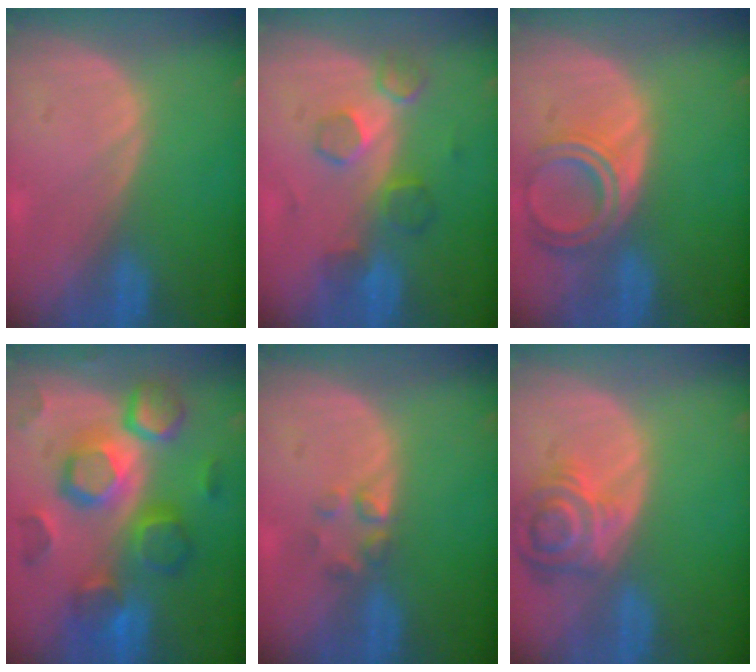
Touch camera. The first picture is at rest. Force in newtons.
{"total": 5.7, "press": 5.5, "slide": 1.3}
{"total": 6.5, "press": 5.9, "slide": 2.8}
{"total": 11.8, "press": 11.7, "slide": 1.0}
{"total": 2.2, "press": 2.2, "slide": 0.2}
{"total": 7.2, "press": 6.5, "slide": 3.0}